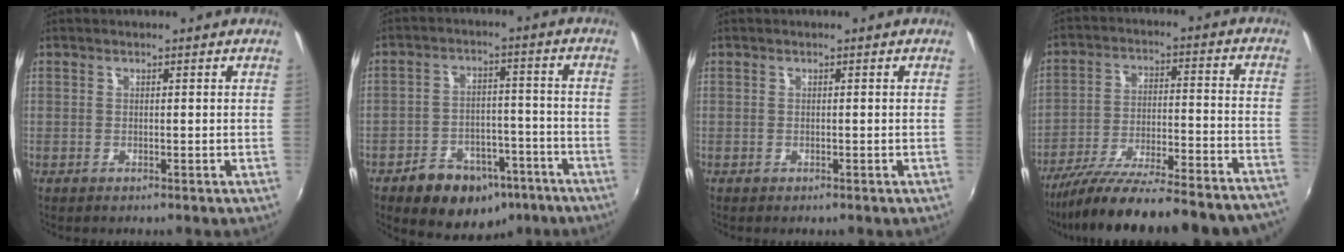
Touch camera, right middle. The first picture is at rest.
{"total": 15.4, "force": [-9.8, 9.4, 7.2], "torque": [-0.143, 0.017, -0.122]}
{"total": 0.0}
{"total": 28.6, "force": [-25.7, 1.8, 12.5], "torque": [-0.207, -0.073, -0.370]}